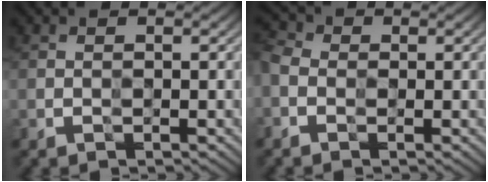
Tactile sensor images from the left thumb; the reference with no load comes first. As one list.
[{"total": 4.6, "force": [-1.2, 3.1, 3.2], "torque": [-0.067, -0.005, -0.024]}]